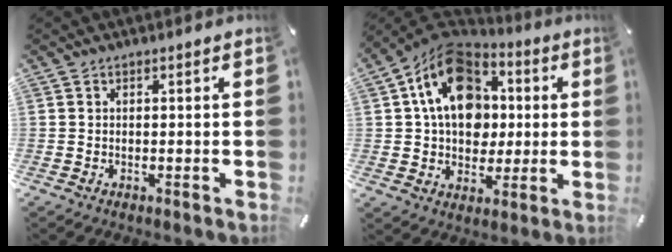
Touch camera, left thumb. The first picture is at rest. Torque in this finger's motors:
{"motor_torque": [1.96, 2.73, 1.57, -1.20, 0.43]}